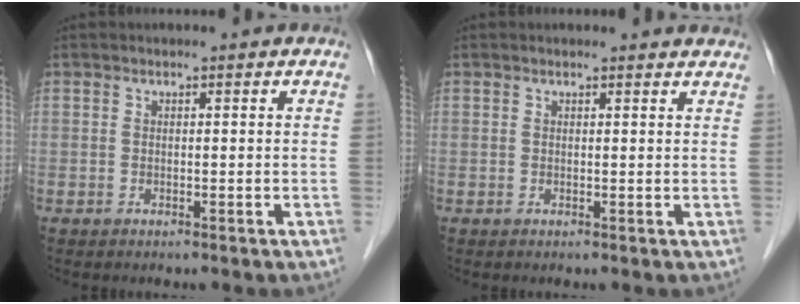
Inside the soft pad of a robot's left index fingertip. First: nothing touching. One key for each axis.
{"total": 3.9, "fx": 3.8, "fy": 0.5, "fz": 0.7, "tx": -0.010, "ty": 0.001, "tz": 0.029}